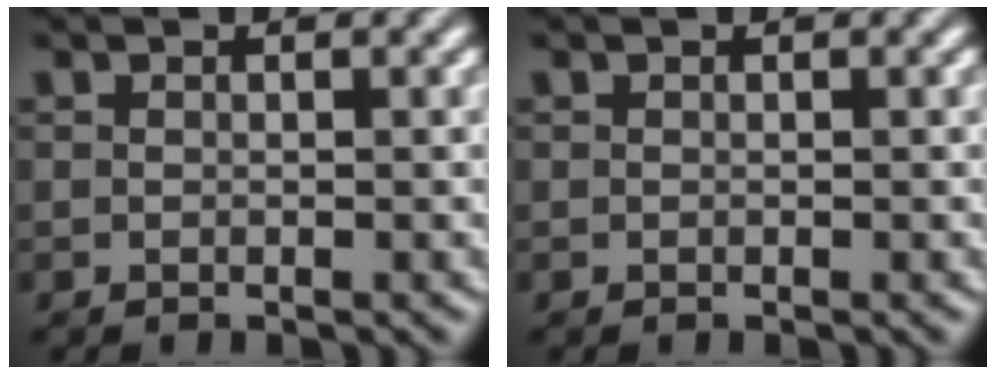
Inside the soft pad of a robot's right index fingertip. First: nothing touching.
{"total": 0.0}